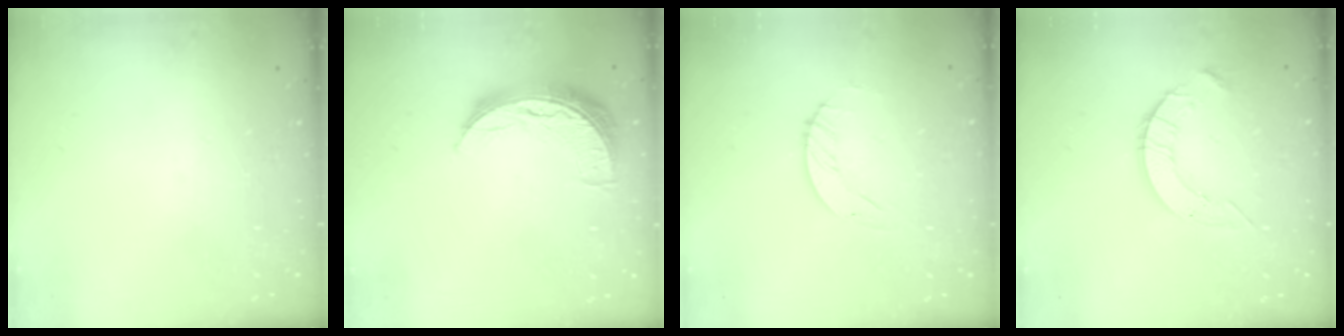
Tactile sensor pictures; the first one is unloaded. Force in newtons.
{"total": 10.9, "press": 10.9, "slide": 0.4}
{"total": 1.9, "press": 1.9, "slide": 0.2}
{"total": 7.0, "press": 7.0, "slide": 0.4}